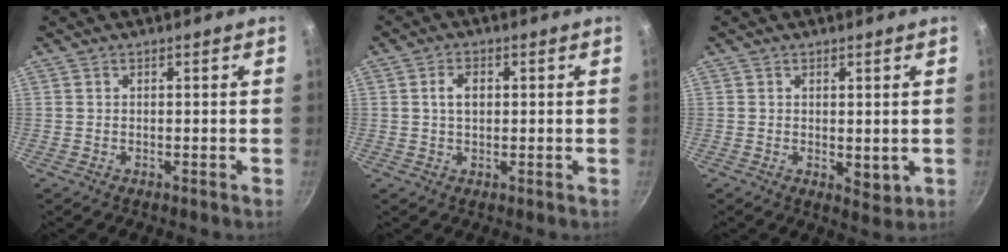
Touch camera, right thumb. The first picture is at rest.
{"total": 3.7, "force": [0.6, 2.4, 2.8], "torque": [-0.037, 0.005, 0.009]}
{"total": 3.2, "force": [0.3, 1.9, 2.5], "torque": [-0.034, -0.011, 0.007]}